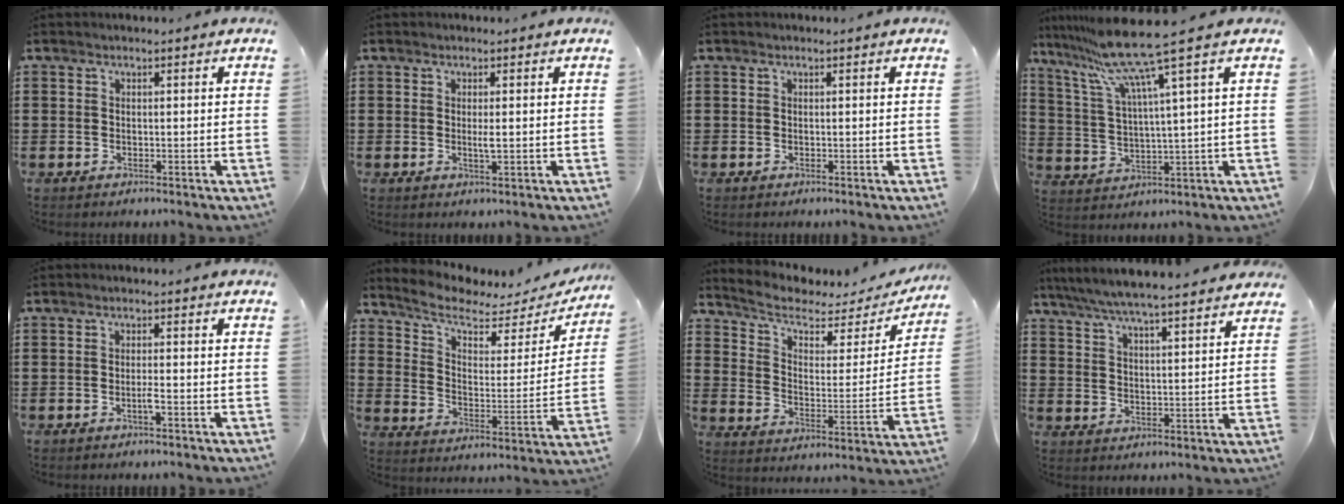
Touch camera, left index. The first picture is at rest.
{"total": 1.6, "force": [0.1, 0.1, 1.6], "torque": [-0.032, -0.002, 0.001]}
{"total": 0.0}
{"total": 11.2, "force": [7.4, -0.6, 8.3], "torque": [-0.200, -0.032, 0.117]}
{"total": 1.7, "force": [-0.7, 0.0, 1.5], "torque": [-0.030, 0.000, -0.012]}
{"total": 5.6, "force": [4.4, 2.0, 3.0], "torque": [-0.082, -0.026, 0.070]}
{"total": 4.9, "force": [3.2, 2.2, 2.8], "torque": [-0.075, -0.020, 0.050]}
{"total": 5.7, "force": [5.3, -0.1, 2.0], "torque": [-0.060, -0.027, 0.091]}